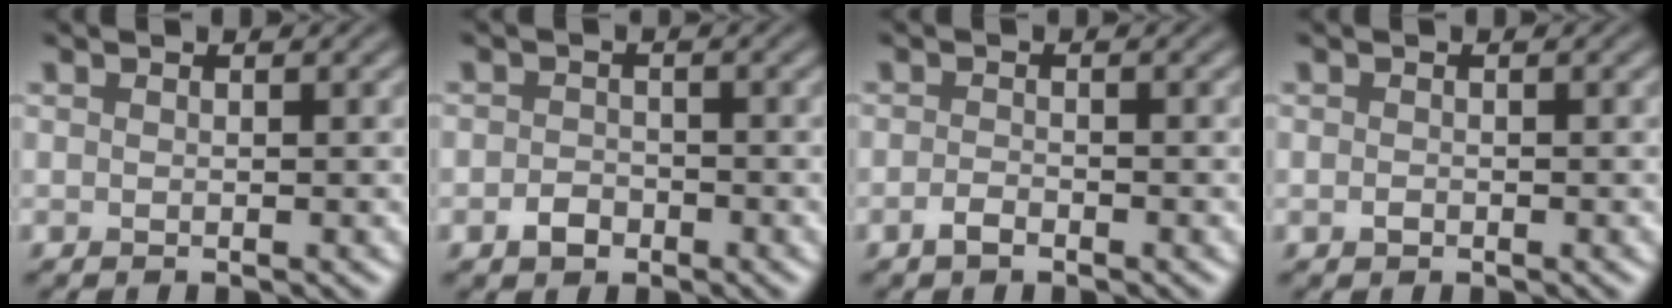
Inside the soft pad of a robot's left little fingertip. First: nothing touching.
{"total": 1.8, "force": [-1.1, 1.3, 0.7], "torque": [-0.007, 0.001, -0.029]}
{"total": 1.2, "force": [-1.0, 0.4, 0.6], "torque": [-0.014, 0.001, -0.022]}
{"total": 0.7, "force": [-0.3, 0.5, 0.4], "torque": [-0.007, -0.001, -0.009]}